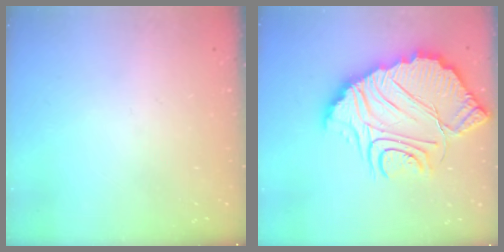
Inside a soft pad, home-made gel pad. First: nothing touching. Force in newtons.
{"total": 22.6, "press": 22.5, "slide": 1.9}